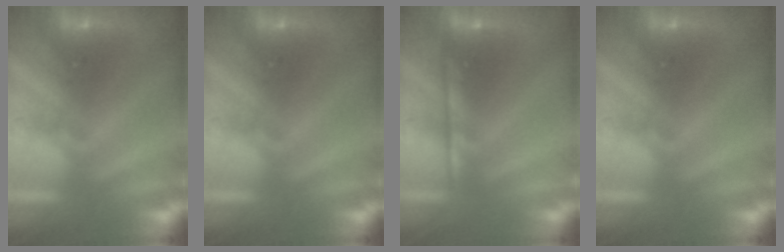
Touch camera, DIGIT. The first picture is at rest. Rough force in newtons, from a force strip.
{"total": 0.0}
{"total": 2.1}
{"total": 0.0}